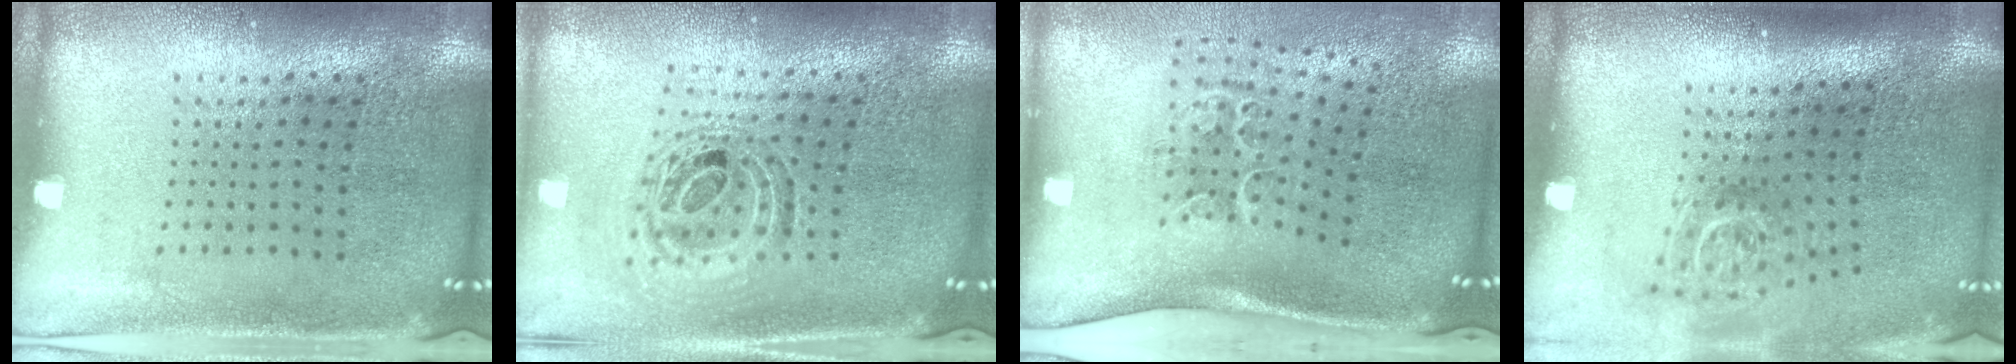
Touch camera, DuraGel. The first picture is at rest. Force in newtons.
{"total": 1.1, "press": 1.0, "slide": 0.4}
{"total": 1.6, "press": 1.3, "slide": 1.0}
{"total": 1.8, "press": 1.2, "slide": 1.3}